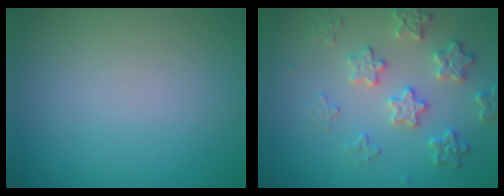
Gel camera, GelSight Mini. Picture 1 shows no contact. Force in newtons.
{"total": 3.5, "press": 3.5, "slide": 0.5}